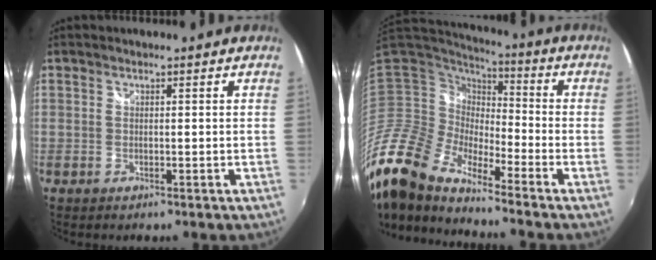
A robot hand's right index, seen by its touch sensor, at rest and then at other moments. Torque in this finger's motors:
{"motor_torque": [-0.48, -0.61, -0.24, -0.20]}